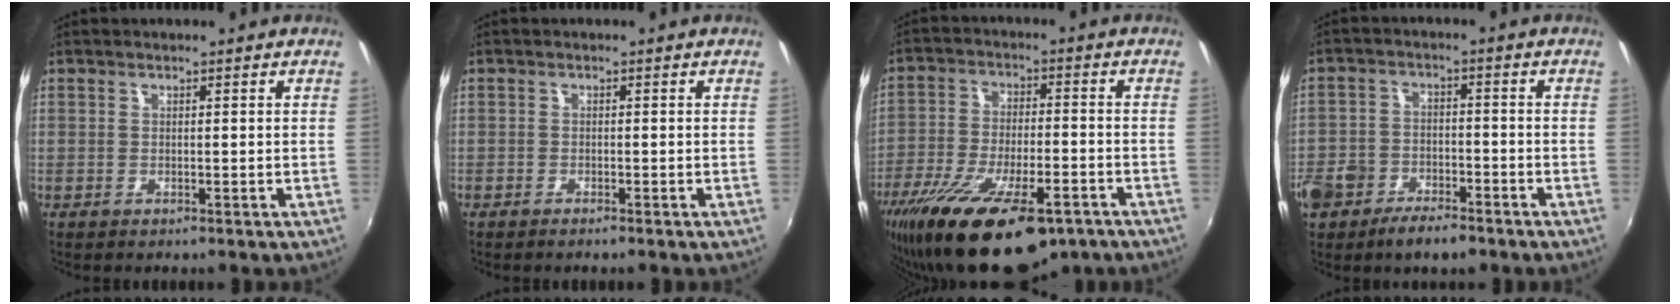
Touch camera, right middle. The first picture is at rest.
{"total": 0.8, "force": [-0.8, 0.1, 0.3], "torque": [-0.011, -0.002, -0.016]}
{"total": 21.5, "force": [-14.2, 7.5, 14.3], "torque": [-0.275, -0.052, -0.230]}
{"total": 9.8, "force": [-6.6, 5.4, 4.8], "torque": [-0.132, -0.006, -0.120]}